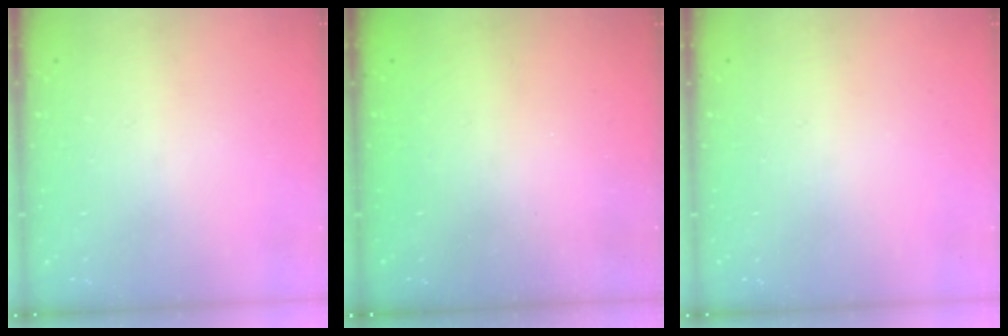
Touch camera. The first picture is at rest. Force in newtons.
{"total": 2.4, "press": 2.3, "slide": 0.8}
{"total": 0.0}